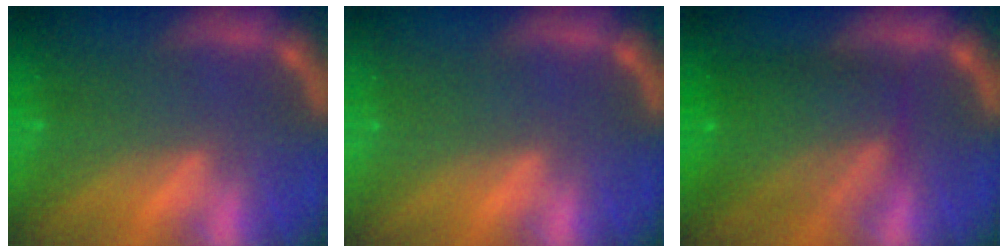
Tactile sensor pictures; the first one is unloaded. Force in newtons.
{"total": 0.0}
{"total": 8.0}